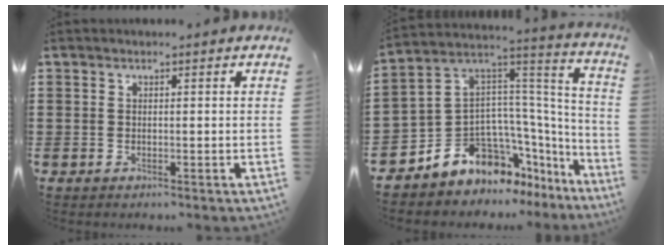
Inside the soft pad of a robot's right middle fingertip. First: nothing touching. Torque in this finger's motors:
{"motor_torque": [2.14, 0.00, 0.54, 0.21]}